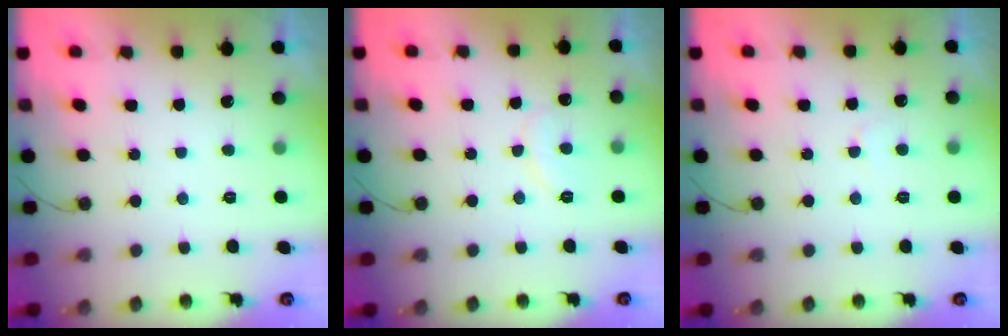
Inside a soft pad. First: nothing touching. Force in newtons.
{"total": 8.0, "press": 7.9, "slide": 0.6}
{"total": 2.2, "press": 2.2, "slide": 0.2}